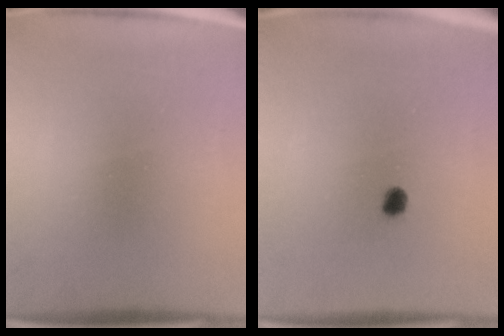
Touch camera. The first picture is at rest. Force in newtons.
{"total": 1.9}